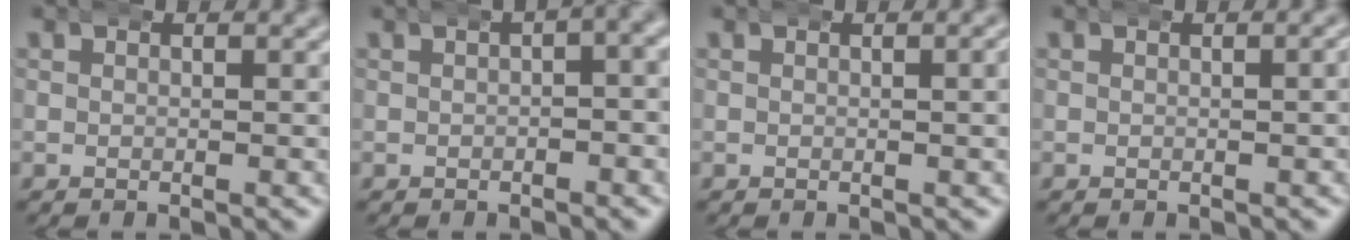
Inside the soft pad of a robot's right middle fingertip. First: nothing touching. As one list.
[{"total": 3.0, "force": [0.8, 1.1, 2.6], "torque": [-0.022, 0.019, 0.004]}, {"total": 1.0, "force": [0.3, 0.1, 1.0], "torque": [-0.005, 0.008, 0.001]}, {"total": 0.7, "force": [0.0, 0.0, 0.7], "torque": [-0.007, 0.007, -0.001]}]